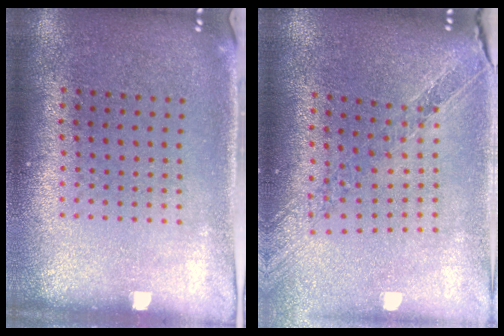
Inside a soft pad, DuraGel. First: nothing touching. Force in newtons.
{"total": 1.0, "press": 1.0, "slide": 0.0}